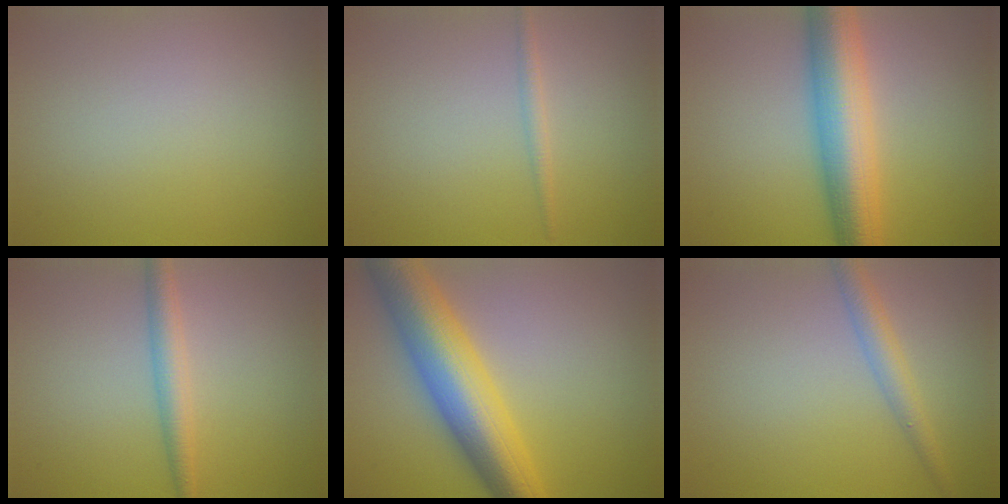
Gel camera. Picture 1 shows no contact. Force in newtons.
{"total": 1.1, "press": 1.1, "slide": 0.1}
{"total": 8.3, "press": 8.2, "slide": 0.2}
{"total": 2.5, "press": 2.5, "slide": 0.0}
{"total": 10.1, "press": 10.1, "slide": 0.1}
{"total": 2.6, "press": 2.6, "slide": 0.1}